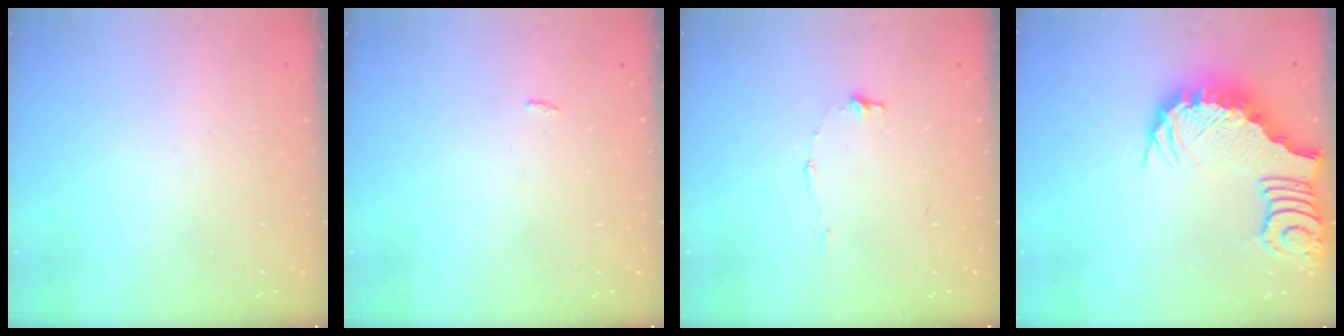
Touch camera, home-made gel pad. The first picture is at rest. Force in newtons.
{"total": 2.5, "press": 2.5, "slide": 0.2}
{"total": 5.6, "press": 5.6, "slide": 0.5}
{"total": 3.7, "press": 3.6, "slide": 0.7}